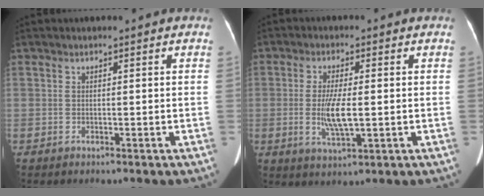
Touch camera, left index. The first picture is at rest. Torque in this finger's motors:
{"motor_torque": [0.15, 0.04, 0.15, 0.05]}